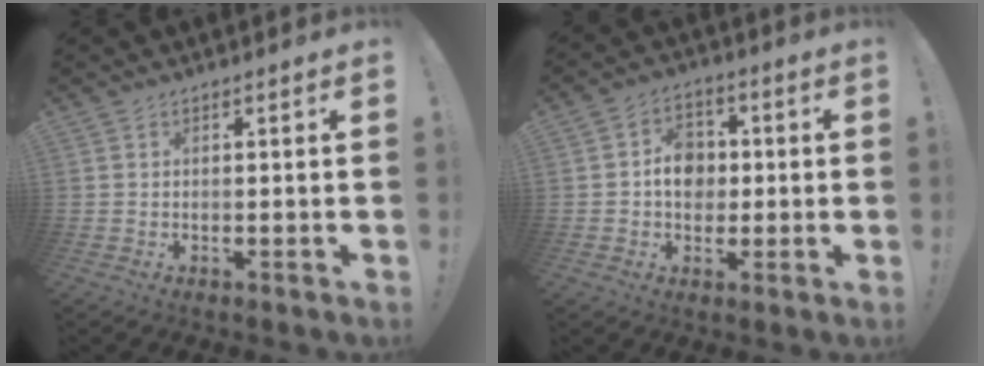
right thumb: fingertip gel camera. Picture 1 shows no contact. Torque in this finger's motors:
{"motor_torque": [0.98, 1.31, 0.76, -0.31, 0.00]}